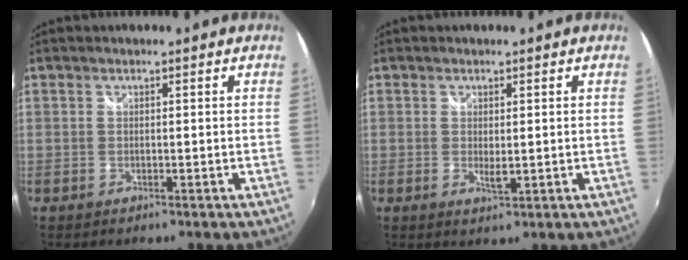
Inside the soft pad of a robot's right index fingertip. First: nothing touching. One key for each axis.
{"total": 2.0, "fx": -0.1, "fy": 0.8, "fz": 1.8, "tx": -0.032, "ty": -0.006, "tz": -0.001}